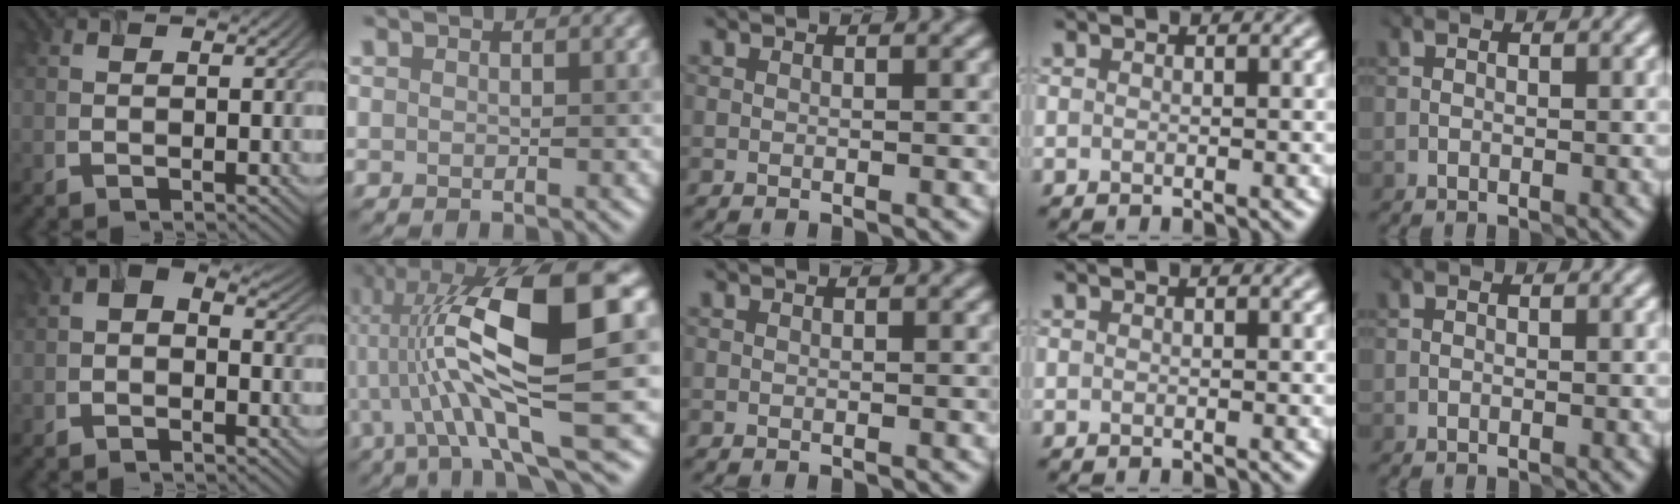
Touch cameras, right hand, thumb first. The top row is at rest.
{"thumb": {"total": 3.6, "force": [0.5, 2.5, 2.6], "torque": [-0.044, 0.008, -0.004]}, "index": {"total": 14.9, "force": [1.1, 3.2, 14.5], "torque": [-0.249, 0.011, 0.024]}}